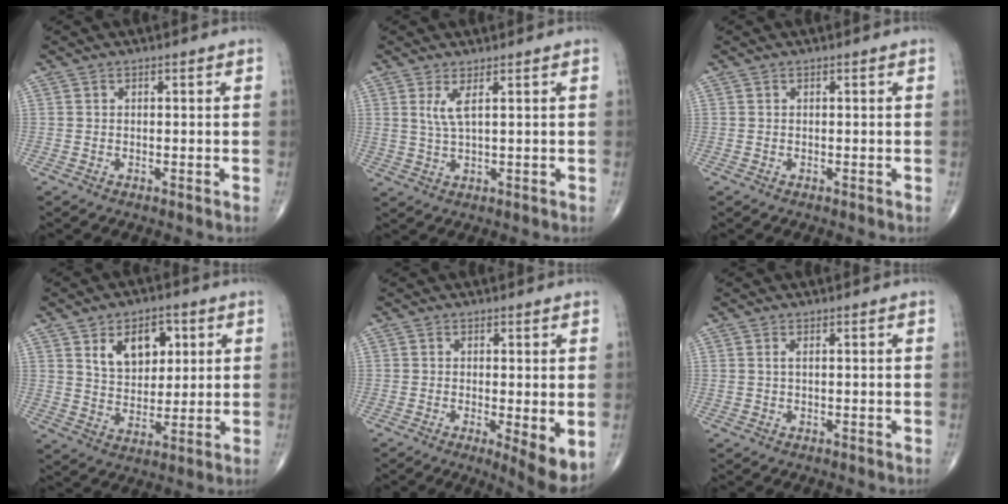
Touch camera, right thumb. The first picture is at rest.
{"total": 3.4, "force": [1.4, 0.5, 3.0], "torque": [-0.071, -0.011, 0.036]}
{"total": 0.0}
{"total": 10.3, "force": [4.1, 6.7, 6.8], "torque": [-0.070, -0.019, 0.071]}
{"total": 6.2, "force": [-1.0, 1.6, 5.9], "torque": [-0.088, -0.020, -0.016]}
{"total": 0.7, "force": [0.3, 0.1, 0.7], "torque": [-0.023, 0.005, 0.008]}